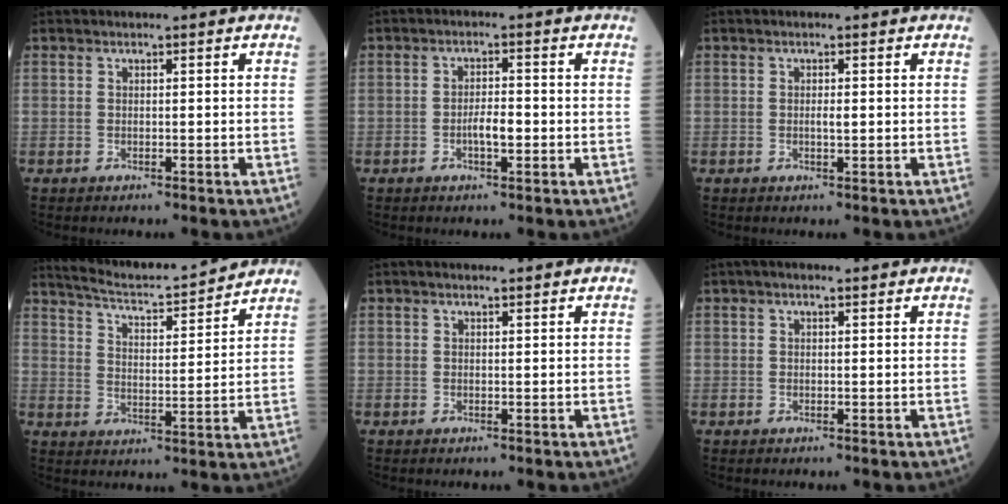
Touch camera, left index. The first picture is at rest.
{"total": 3.1, "force": [-0.9, 0.8, 2.8], "torque": [-0.050, 0.004, -0.016]}
{"total": 1.1, "force": [0.1, 0.2, 1.1], "torque": [-0.021, 0.000, 0.001]}
{"total": 14.7, "force": [13.8, 1.1, 4.8], "torque": [-0.088, 0.008, 0.209]}
{"total": 1.3, "force": [1.0, 0.3, 0.8], "torque": [-0.020, 0.009, 0.014]}
{"total": 1.7, "force": [1.1, 0.6, 1.2], "torque": [-0.027, 0.014, 0.014]}